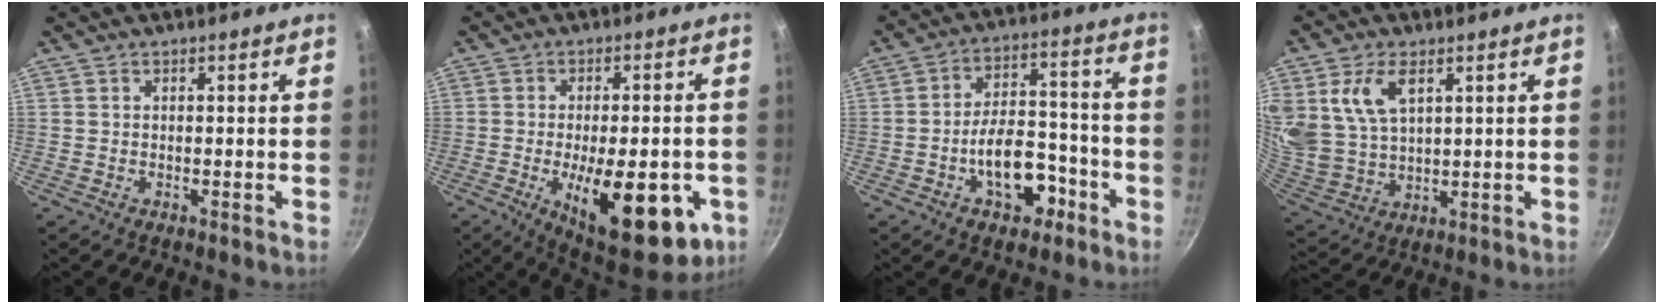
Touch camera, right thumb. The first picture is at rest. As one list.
[{"total": 20.2, "force": [-6.2, 8.0, 17.4], "torque": [-0.214, 0.000, -0.077]}, {"total": 11.9, "force": [-5.2, 6.9, 8.1], "torque": [-0.097, 0.055, -0.075]}, {"total": 12.0, "force": [4.8, 7.4, 8.1], "torque": [-0.148, -0.027, 0.105]}]